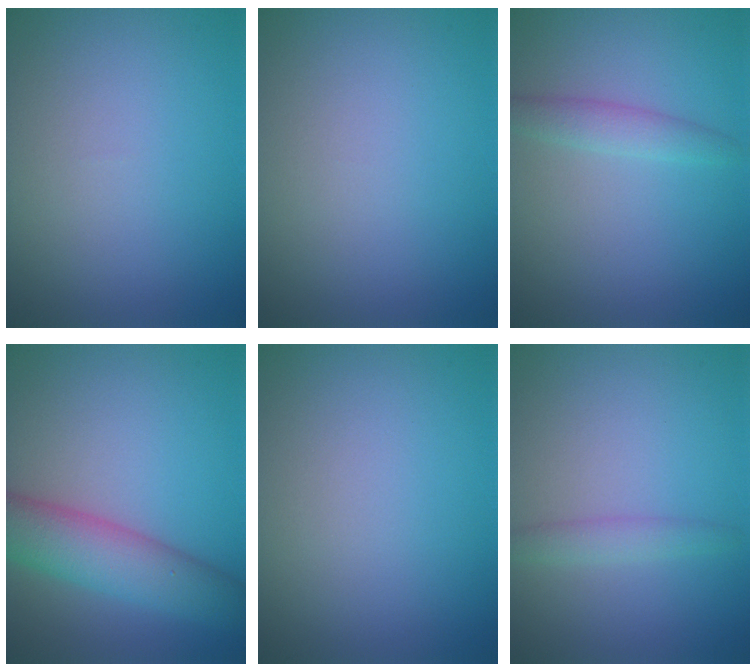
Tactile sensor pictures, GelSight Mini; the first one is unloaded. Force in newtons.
{"total": 0.0}
{"total": 1.8, "press": 1.8, "slide": 0.1}
{"total": 6.2, "press": 6.2, "slide": 0.3}
{"total": 0.0}
{"total": 1.5, "press": 1.5, "slide": 0.2}